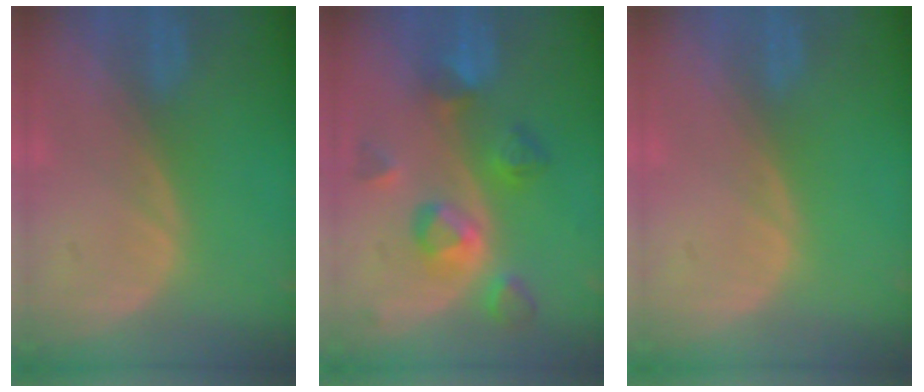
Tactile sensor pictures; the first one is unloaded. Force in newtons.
{"total": 7.6, "press": 7.3, "slide": 2.0}
{"total": 0.0}